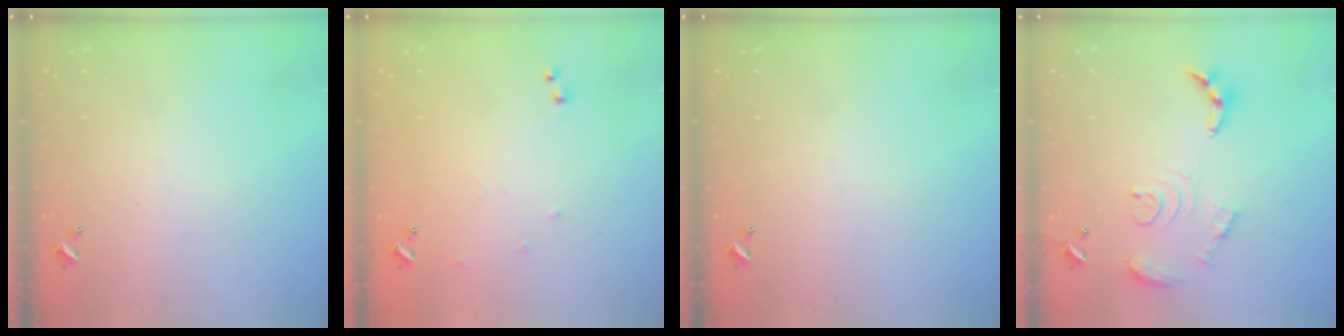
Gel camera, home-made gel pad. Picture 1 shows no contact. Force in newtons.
{"total": 6.3, "press": 6.3, "slide": 0.7}
{"total": 0.0}
{"total": 12.6, "press": 12.5, "slide": 1.3}